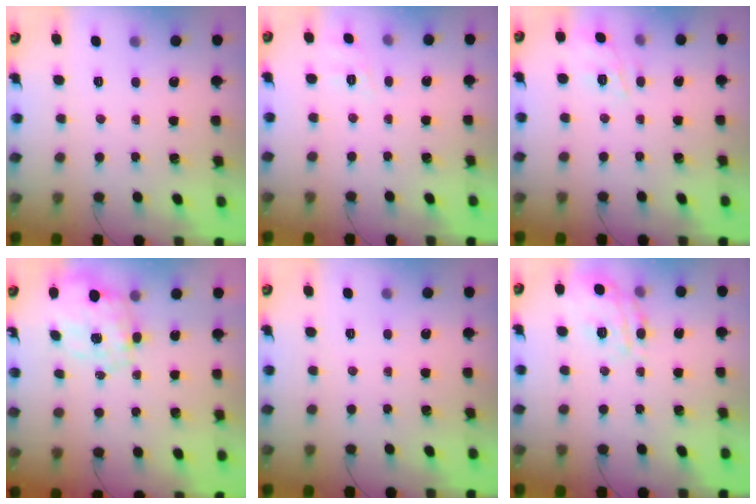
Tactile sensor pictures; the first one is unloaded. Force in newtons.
{"total": 6.7, "press": 6.4, "slide": 1.8}
{"total": 8.5, "press": 8.4, "slide": 1.0}
{"total": 2.5, "press": 2.4, "slide": 0.8}
{"total": 0.0}
{"total": 13.5, "press": 13.4, "slide": 1.0}